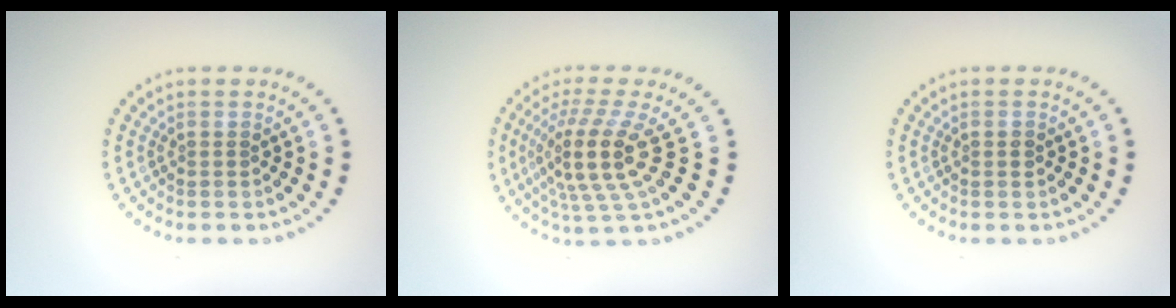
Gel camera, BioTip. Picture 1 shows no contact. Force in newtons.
{"total": 5.2, "press": 3.7, "slide": 3.6}
{"total": 0.9, "press": 0.9, "slide": 0.0}